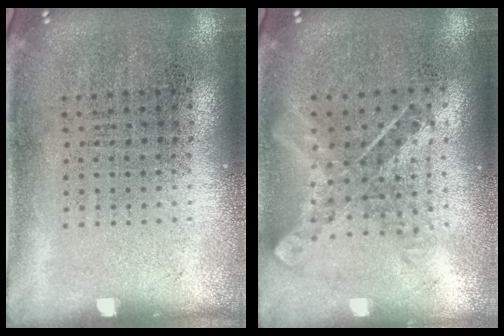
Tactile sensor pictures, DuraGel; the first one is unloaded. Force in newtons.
{"total": 0.9, "press": 0.8, "slide": 0.2}